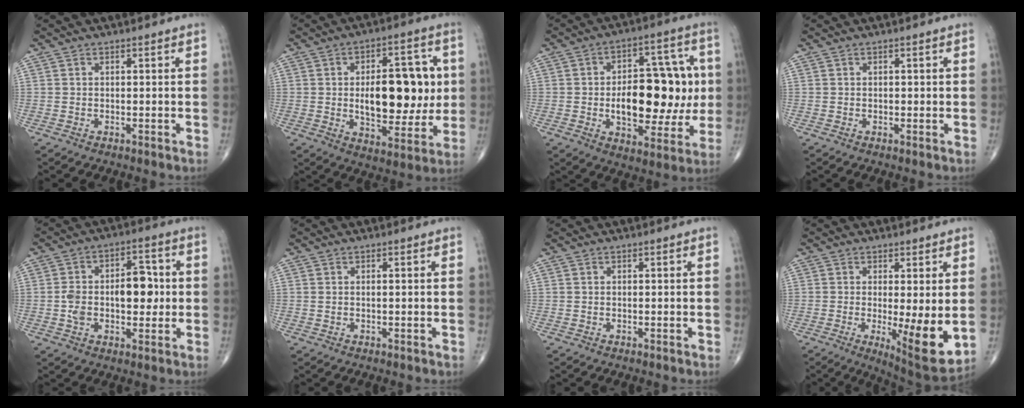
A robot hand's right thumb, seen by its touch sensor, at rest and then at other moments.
{"total": 18.2, "force": [1.1, 9.1, 15.6], "torque": [-0.186, 0.000, 0.022]}
{"total": 20.6, "force": [-0.4, 11.0, 17.5], "torque": [-0.210, 0.019, 0.003]}
{"total": 0.8, "force": [0.0, 0.5, 0.6], "torque": [-0.003, 0.000, -0.001]}
{"total": 11.7, "force": [-0.1, 6.8, 9.5], "torque": [-0.131, 0.022, -0.002]}
{"total": 0.6, "force": [0.2, 0.2, 0.6], "torque": [-0.019, 0.004, 0.006]}
{"total": 0.0}
{"total": 10.8, "force": [-1.2, 2.7, 10.4], "torque": [-0.151, -0.032, -0.013]}